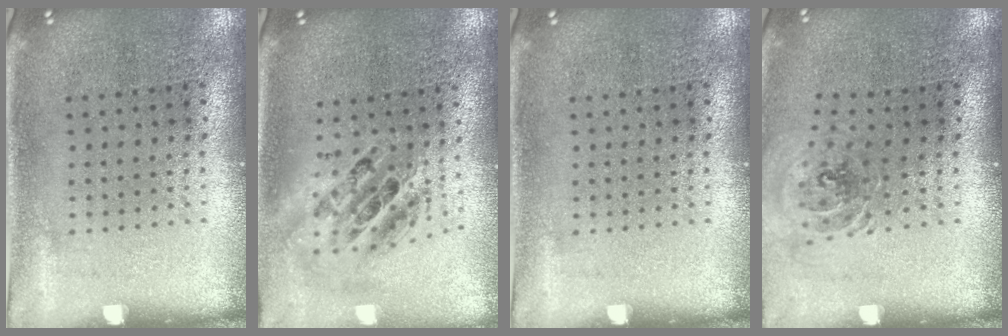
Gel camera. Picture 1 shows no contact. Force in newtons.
{"total": 2.0, "press": 1.6, "slide": 1.3}
{"total": 0.0}
{"total": 0.9, "press": 0.9, "slide": 0.1}